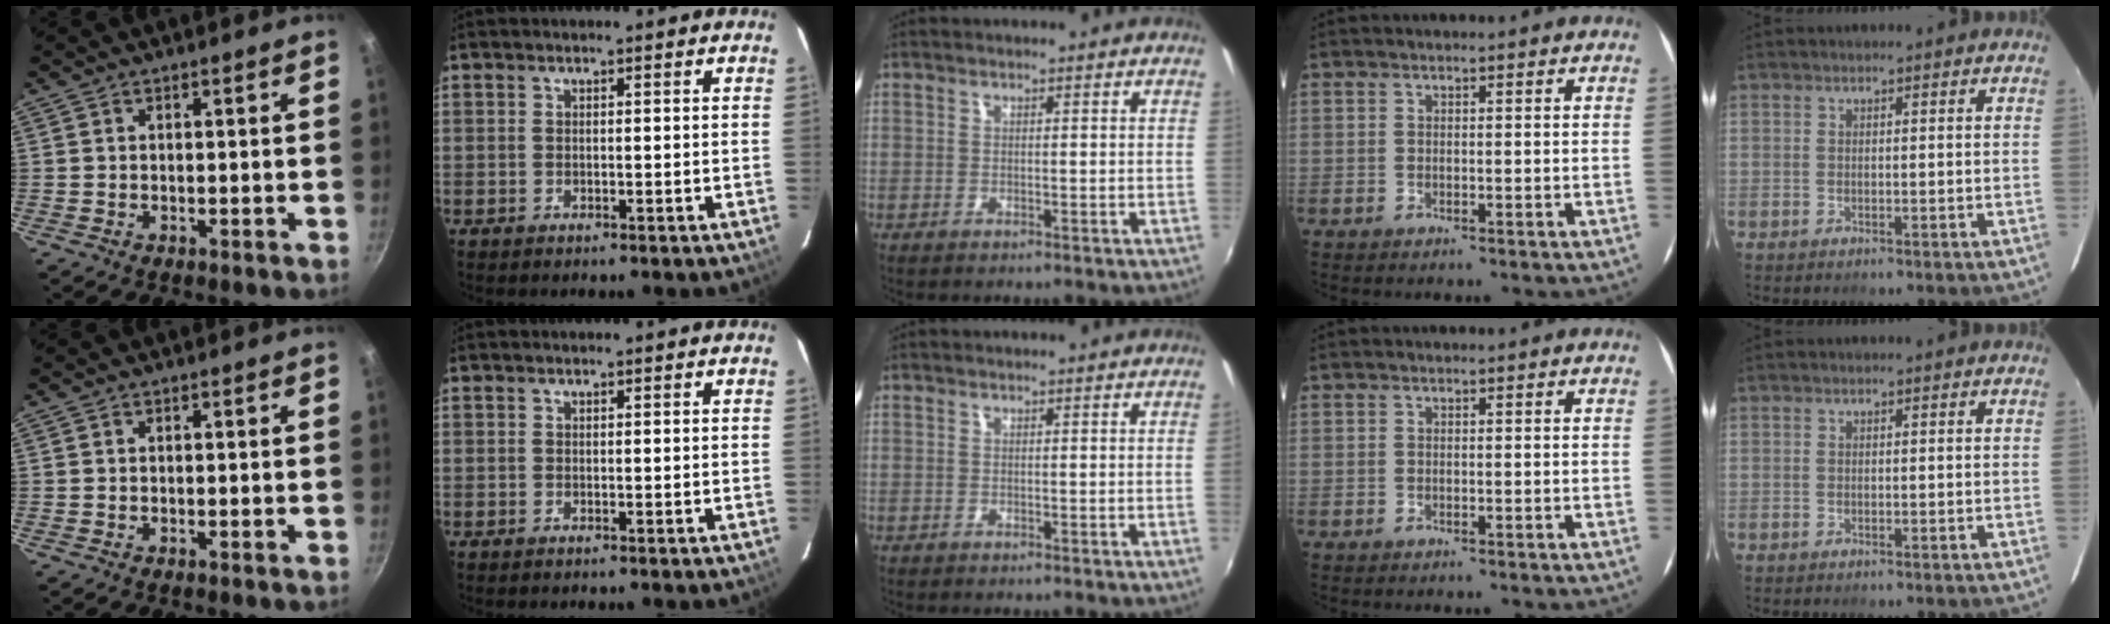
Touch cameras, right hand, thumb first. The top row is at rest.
{}